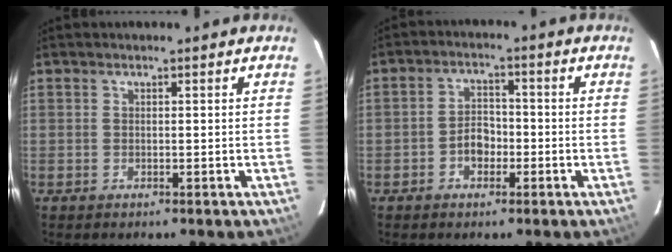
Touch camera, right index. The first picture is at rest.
{"total": 4.4, "force": [-1.7, 3.1, 2.6], "torque": [-0.048, 0.011, -0.027]}